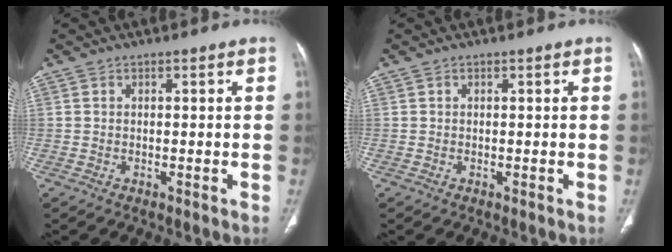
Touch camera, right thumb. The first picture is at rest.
{"total": 0.0}